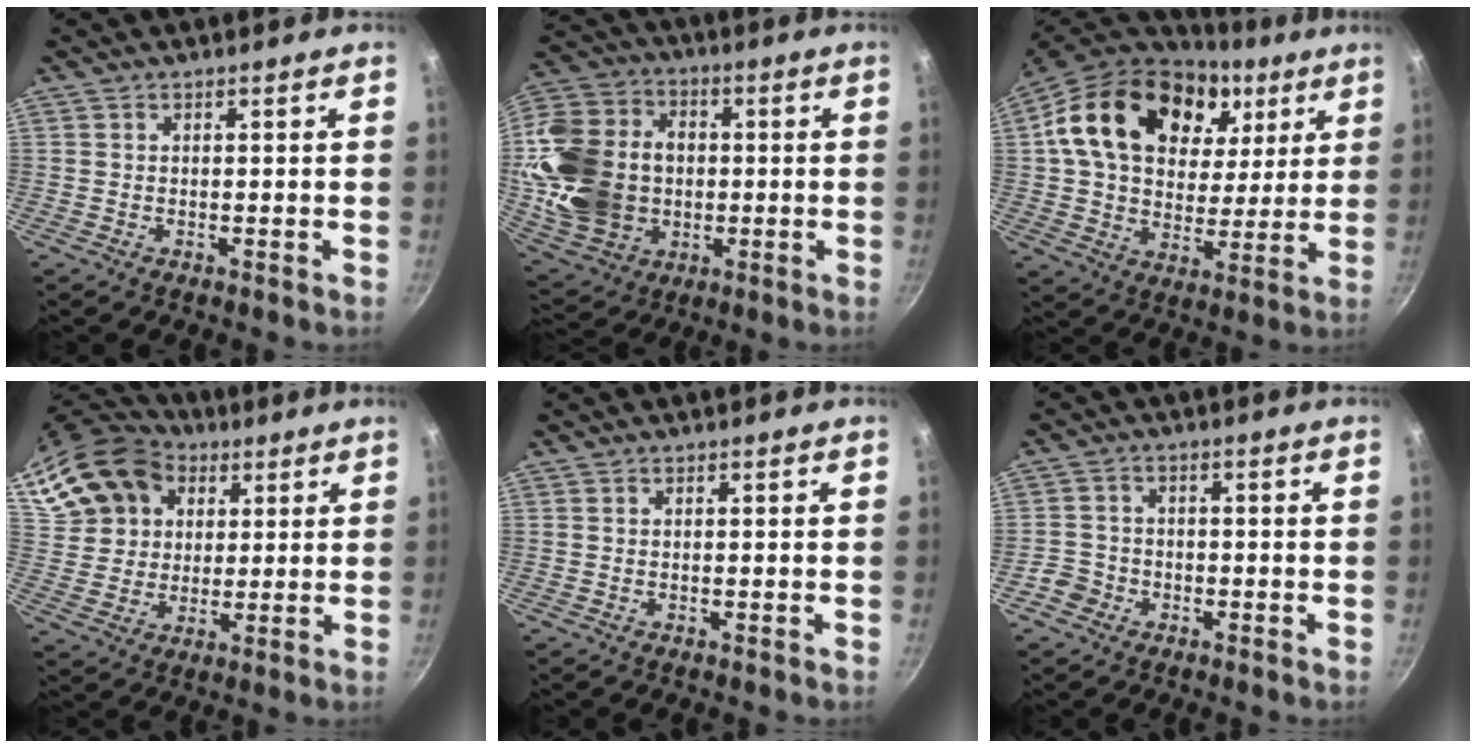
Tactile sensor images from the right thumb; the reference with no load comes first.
{"total": 23.1, "force": [-0.6, 18.1, 14.4], "torque": [-0.271, 0.031, 0.003]}
{"total": 25.0, "force": [9.4, 17.2, 15.6], "torque": [-0.255, -0.007, 0.155]}
{"total": 18.1, "force": [8.2, 14.1, 7.8], "torque": [-0.157, 0.016, 0.154]}
{"total": 0.0}
{"total": 3.7, "force": [-2.1, 3.0, 0.7], "torque": [-0.002, 0.027, -0.039]}